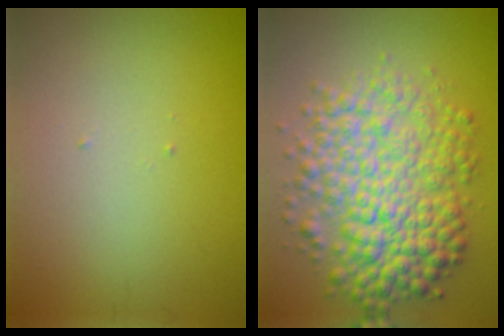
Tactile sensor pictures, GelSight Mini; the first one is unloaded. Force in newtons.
{"total": 8.4, "press": 8.4, "slide": 0.1}